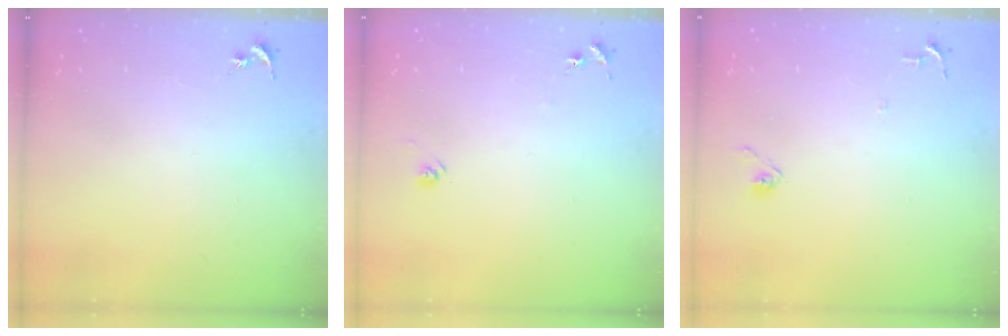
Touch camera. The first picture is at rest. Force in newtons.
{"total": 6.3, "press": 6.3, "slide": 0.5}
{"total": 5.9, "press": 5.9, "slide": 0.4}